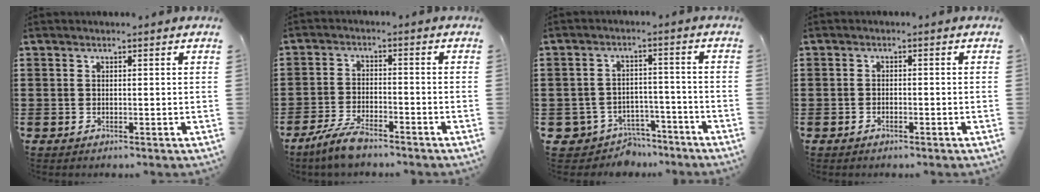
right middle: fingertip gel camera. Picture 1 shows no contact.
{"total": 5.3, "force": [-4.5, 1.2, 2.5], "torque": [-0.068, -0.004, -0.091]}
{"total": 5.1, "force": [-4.5, 2.3, 0.7], "torque": [-0.032, 0.011, -0.095]}
{"total": 1.2, "force": [-1.1, 0.5, 0.4], "torque": [-0.010, 0.000, -0.021]}